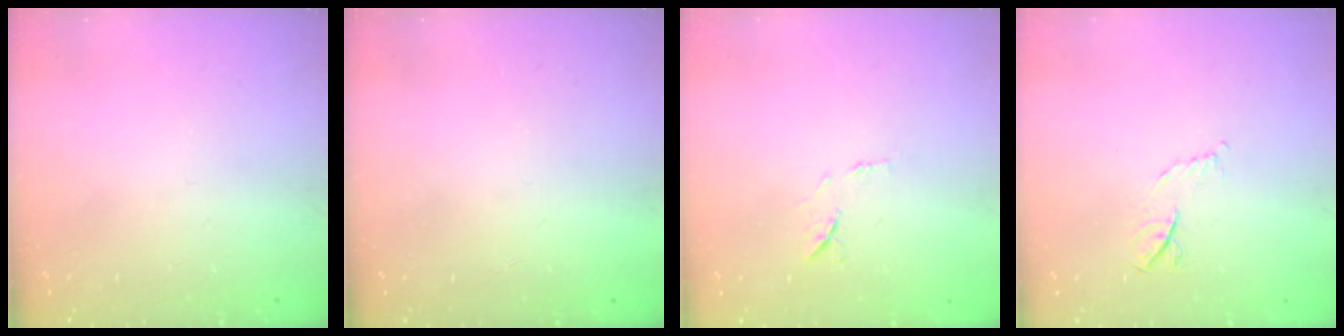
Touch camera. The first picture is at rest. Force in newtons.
{"total": 1.6, "press": 1.6, "slide": 0.1}
{"total": 6.8, "press": 6.7, "slide": 0.8}
{"total": 5.2, "press": 5.1, "slide": 0.8}